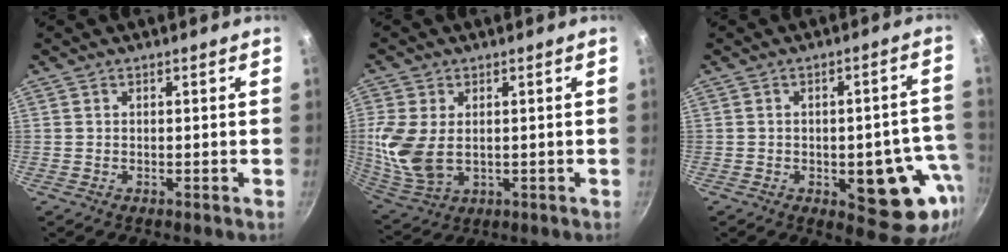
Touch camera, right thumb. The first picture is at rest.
{"total": 11.7, "force": [0.8, 7.6, 8.9], "torque": [-0.192, -0.014, 0.027]}
{"total": 13.8, "force": [-3.7, 6.7, 11.5], "torque": [-0.080, 0.016, -0.044]}